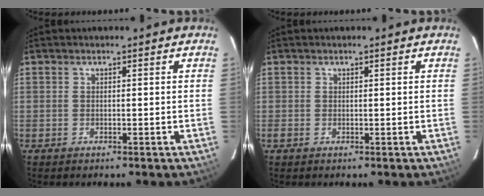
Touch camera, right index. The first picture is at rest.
{"total": 0.8, "force": [0.0, 0.7, 0.1], "torque": [-0.003, 0.001, -0.002]}